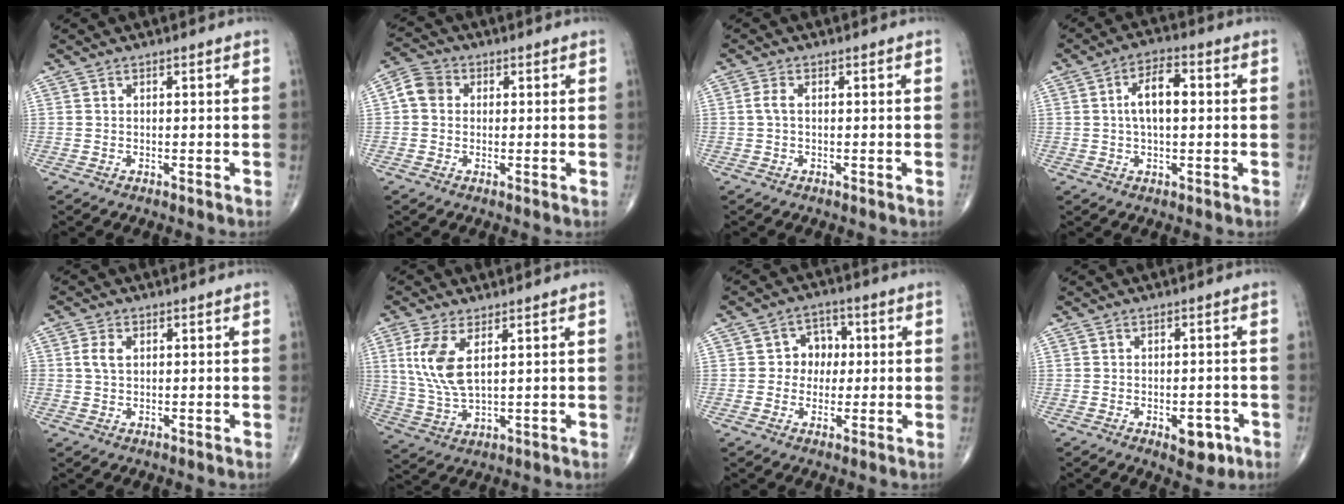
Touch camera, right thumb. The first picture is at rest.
{"total": 4.7, "force": [0.4, 4.0, 2.4], "torque": [-0.036, 0.013, -0.002]}
{"total": 1.9, "force": [0.1, 0.9, 1.7], "torque": [-0.039, 0.000, 0.000]}
{"total": 7.4, "force": [0.9, 3.5, 6.4], "torque": [-0.106, 0.015, 0.009]}
{"total": 3.1, "force": [0.7, 2.1, 2.2], "torque": [-0.045, 0.004, 0.015]}
{"total": 9.4, "force": [2.9, 4.0, 8.0], "torque": [-0.175, -0.011, 0.068]}
{"total": 5.9, "force": [0.4, 5.2, 2.7], "torque": [0.000, 0.011, -0.002]}
{"total": 5.0, "force": [-2.1, 2.7, 3.6], "torque": [-0.029, 0.008, -0.021]}